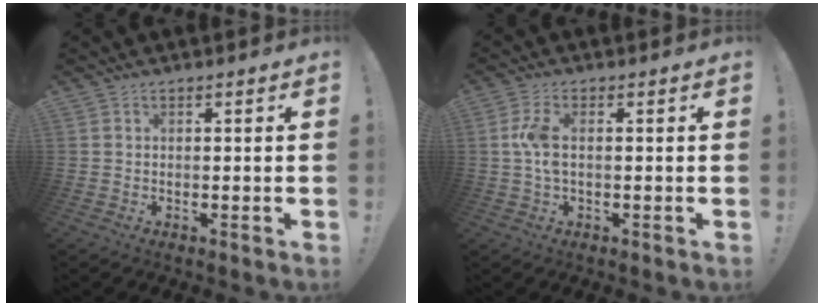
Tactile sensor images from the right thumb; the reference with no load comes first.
{"total": 6.0, "force": [0.1, 2.5, 5.4], "torque": [-0.119, 0.003, -0.002]}